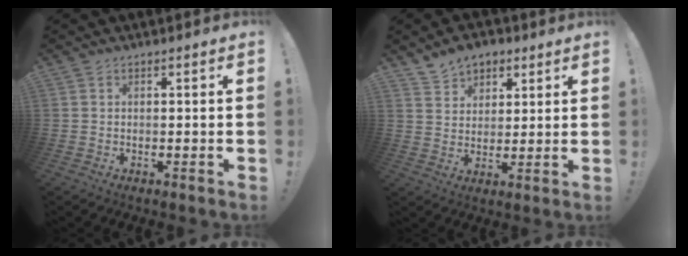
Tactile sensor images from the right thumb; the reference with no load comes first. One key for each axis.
{"total": 8.0, "fx": 5.4, "fy": 5.6, "fz": 1.8, "tx": -0.032, "ty": -0.031, "tz": 0.106}